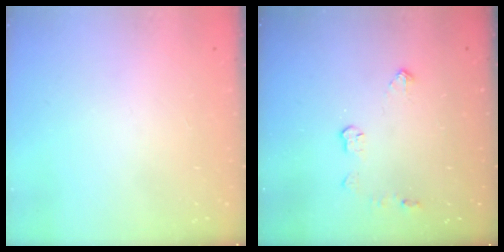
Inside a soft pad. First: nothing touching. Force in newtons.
{"total": 4.7, "press": 4.6, "slide": 0.7}